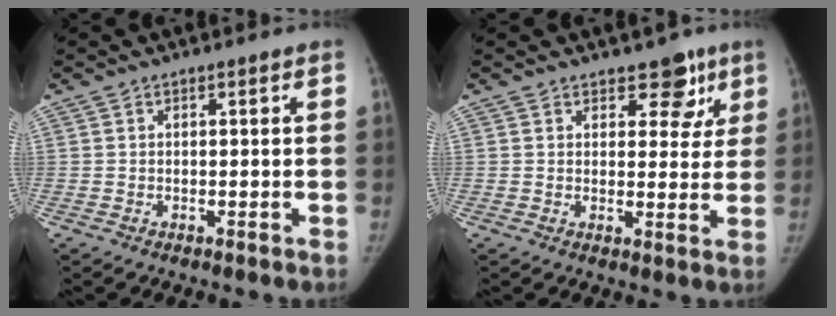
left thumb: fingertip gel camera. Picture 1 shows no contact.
{"total": 6.3, "force": [3.9, 3.9, 3.1], "torque": [0.008, -0.014, 0.049]}